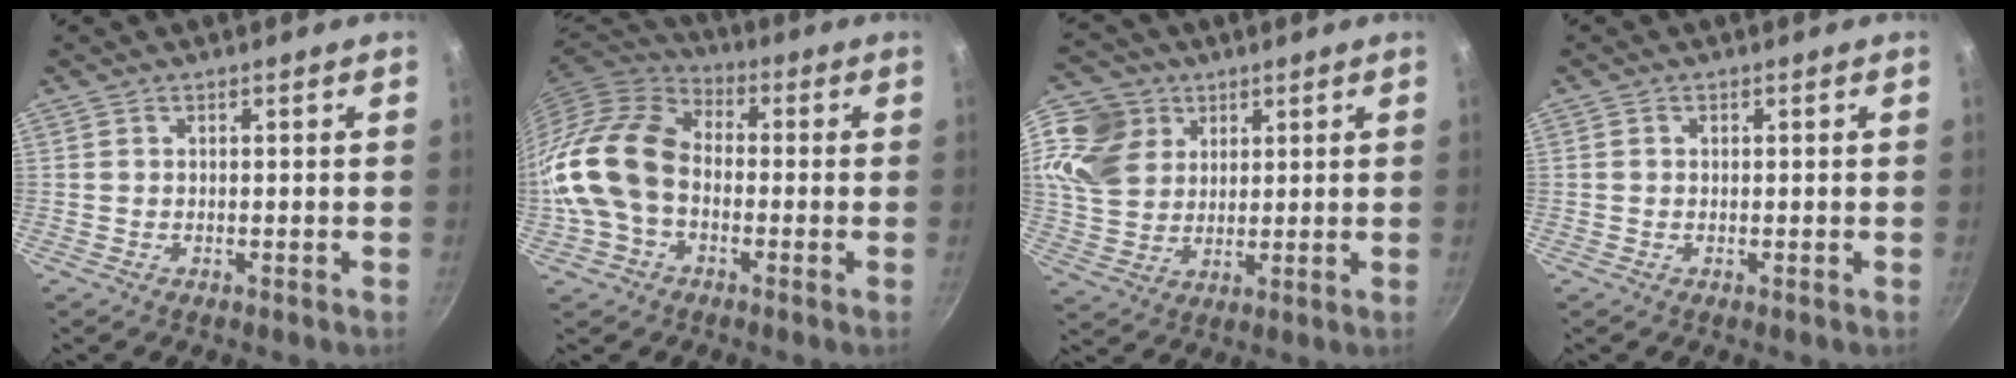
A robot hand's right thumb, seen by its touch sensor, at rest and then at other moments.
{"total": 15.7, "force": [-2.1, 11.2, 10.7], "torque": [-0.183, 0.037, -0.056]}
{"total": 13.9, "force": [6.1, 11.0, 6.0], "torque": [-0.104, -0.015, 0.118]}
{"total": 0.5, "force": [0.1, 0.5, 0.2], "torque": [-0.001, 0.003, 0.000]}